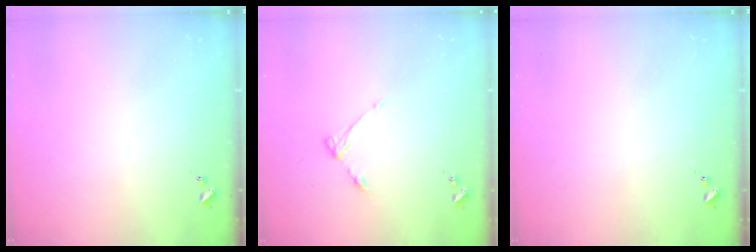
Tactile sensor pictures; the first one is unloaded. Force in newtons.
{"total": 4.6, "press": 4.6, "slide": 0.6}
{"total": 0.0}